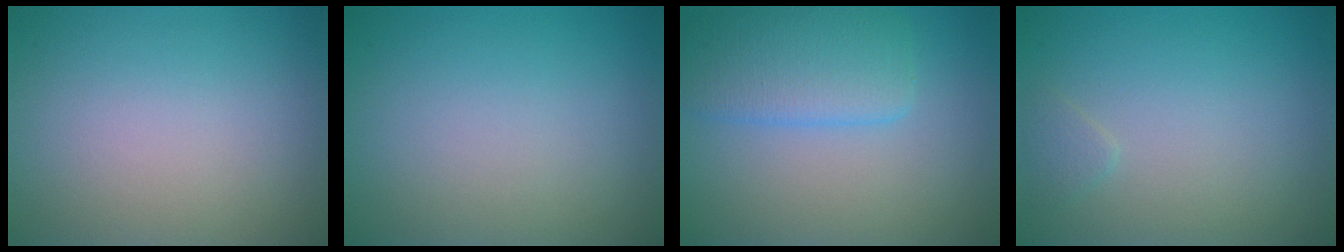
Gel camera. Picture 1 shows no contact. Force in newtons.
{"total": 0.0}
{"total": 4.3, "press": 4.3, "slide": 0.0}
{"total": 0.8, "press": 0.8, "slide": 0.0}